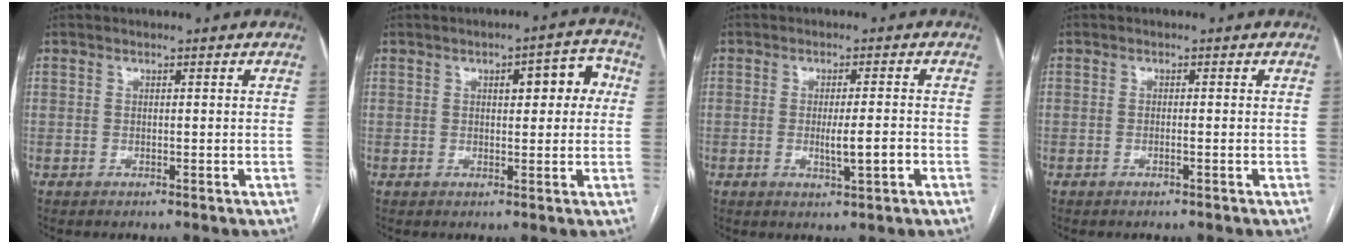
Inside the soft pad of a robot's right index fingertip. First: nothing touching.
{"total": 6.6, "force": [1.7, 2.4, 5.9], "torque": [-0.069, 0.024, 0.019]}
{"total": 4.2, "force": [-1.1, 0.3, 4.1], "torque": [-0.070, -0.006, -0.014]}
{"total": 0.7, "force": [-0.3, 0.0, 0.6], "torque": [-0.012, 0.000, -0.004]}